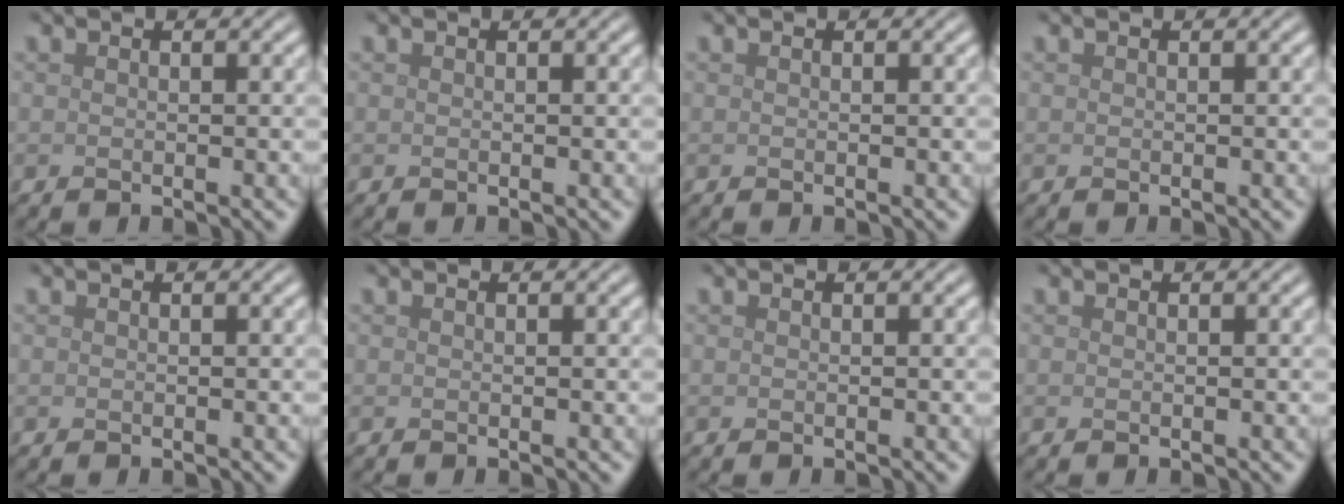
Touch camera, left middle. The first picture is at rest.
{"total": 0.0}
{"total": 0.0}
{"total": 0.0}
{"total": 0.0}
{"total": 0.0}
{"total": 0.0}
{"total": 0.0}